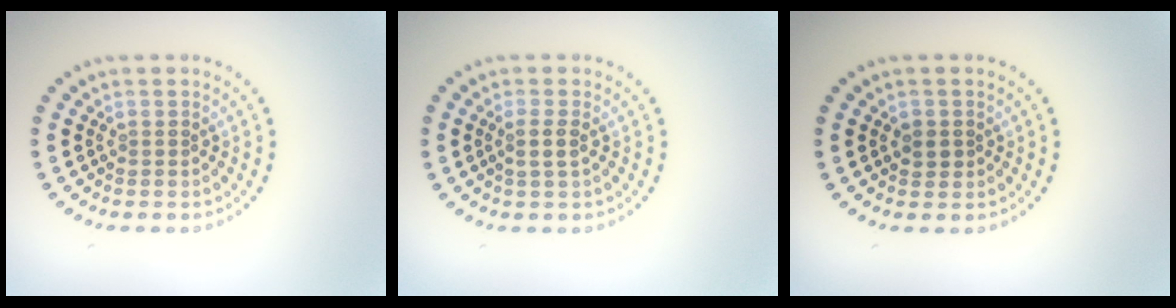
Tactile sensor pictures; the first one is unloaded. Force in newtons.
{"total": 1.5, "press": 1.3, "slide": 0.7}
{"total": 1.3, "press": 1.2, "slide": 0.5}